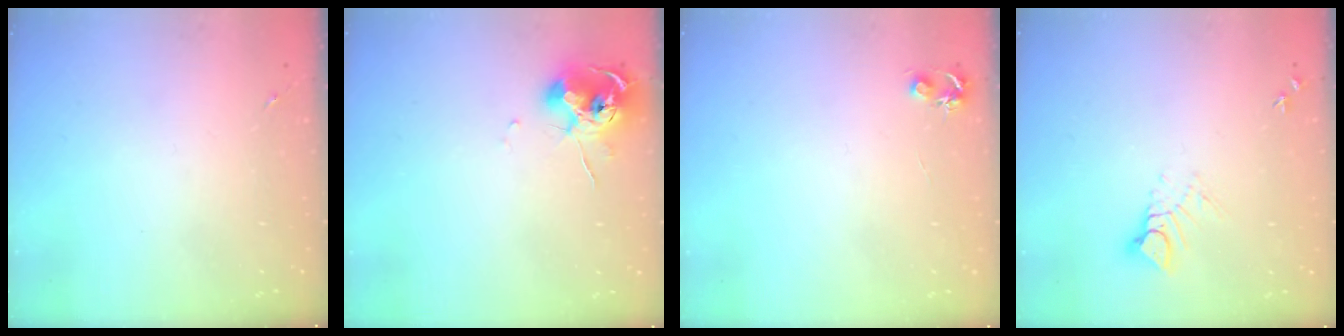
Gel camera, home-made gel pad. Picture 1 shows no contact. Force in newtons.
{"total": 10.5, "press": 10.4, "slide": 1.4}
{"total": 4.7, "press": 4.7, "slide": 0.6}
{"total": 5.8, "press": 5.7, "slide": 0.6}